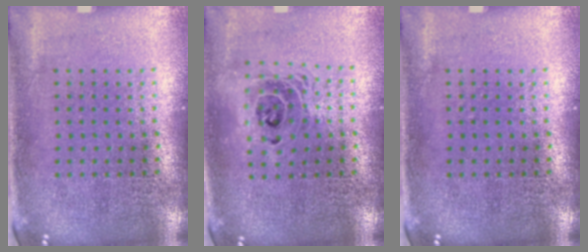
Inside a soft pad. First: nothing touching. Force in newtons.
{"total": 1.5, "press": 1.2, "slide": 0.8}
{"total": 0.0}